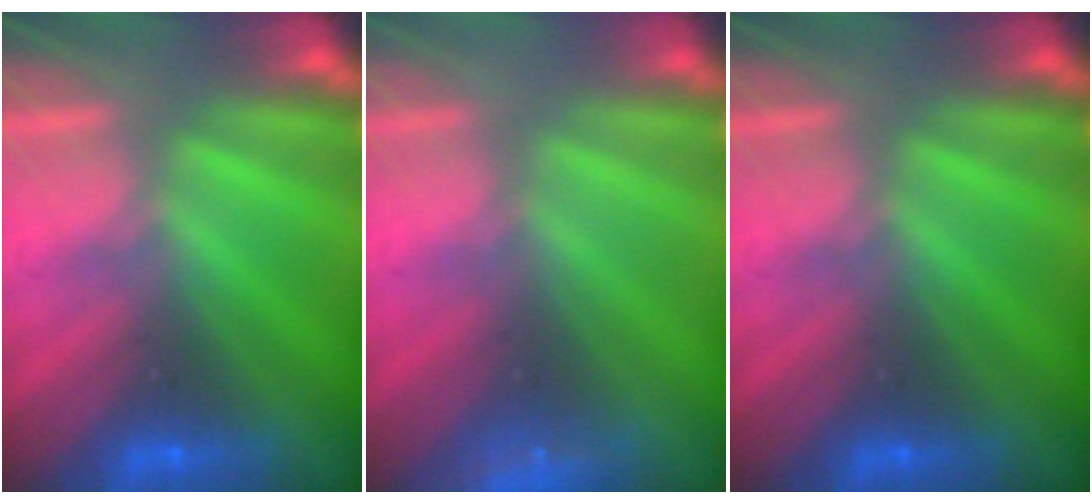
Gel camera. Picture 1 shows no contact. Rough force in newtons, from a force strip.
{"total": 2.3}
{"total": 0.0}